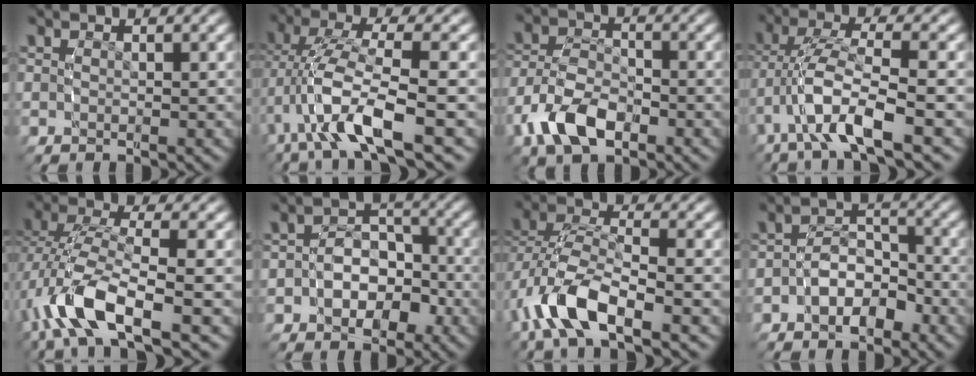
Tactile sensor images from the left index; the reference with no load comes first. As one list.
[{"total": 5.8, "force": [-0.9, 1.8, 5.4], "torque": [-0.124, -0.006, -0.013]}, {"total": 6.1, "force": [-2.8, 3.9, 3.8], "torque": [-0.077, -0.018, -0.045]}, {"total": 4.8, "force": [-0.9, 1.4, 4.4], "torque": [-0.105, -0.003, -0.015]}, {"total": 6.2, "force": [-2.0, 2.7, 5.2], "torque": [-0.129, -0.019, -0.026]}, {"total": 5.2, "force": [-2.0, 4.2, 2.3], "torque": [-0.044, -0.009, -0.039]}, {"total": 5.5, "force": [-2.0, 2.8, 4.2], "torque": [-0.108, -0.017, -0.030]}, {"total": 3.7, "force": [-2.2, 2.5, 1.6], "torque": [-0.025, -0.002, -0.044]}]